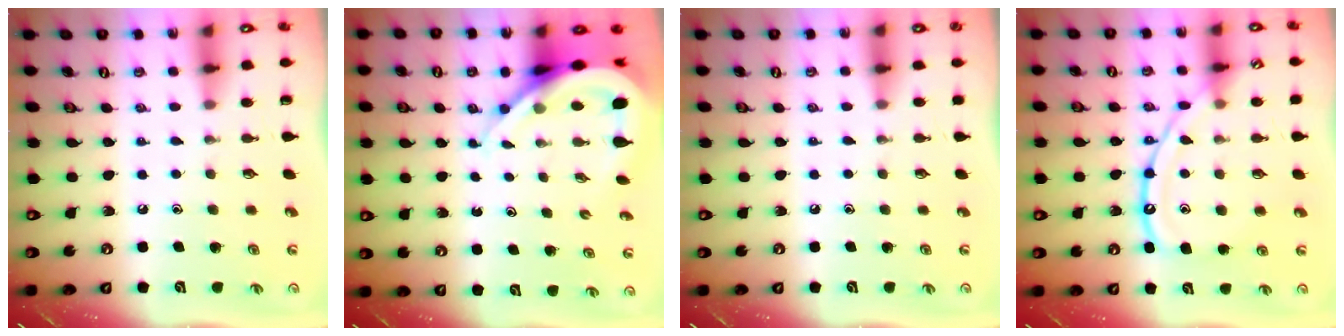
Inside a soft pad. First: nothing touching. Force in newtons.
{"total": 11.1, "press": 11.0, "slide": 1.4}
{"total": 2.7, "press": 2.7, "slide": 0.5}
{"total": 13.6, "press": 13.5, "slide": 1.1}